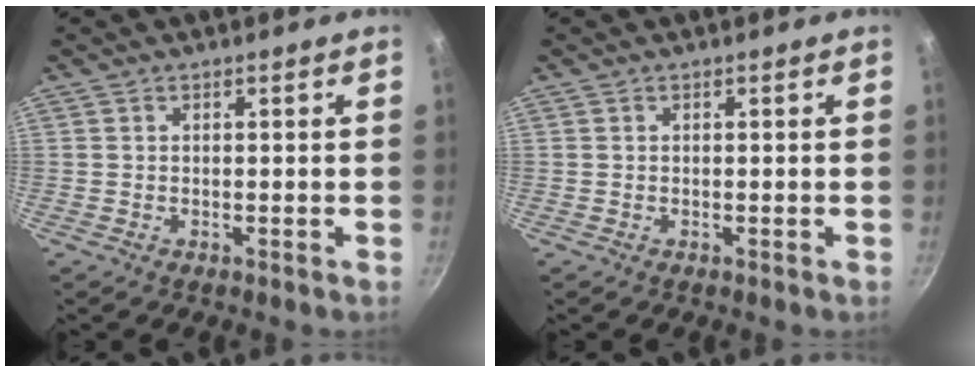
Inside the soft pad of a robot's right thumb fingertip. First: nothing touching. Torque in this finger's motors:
{"motor_torque": [0.00, 0.00, 0.02, 0.02, 0.01]}